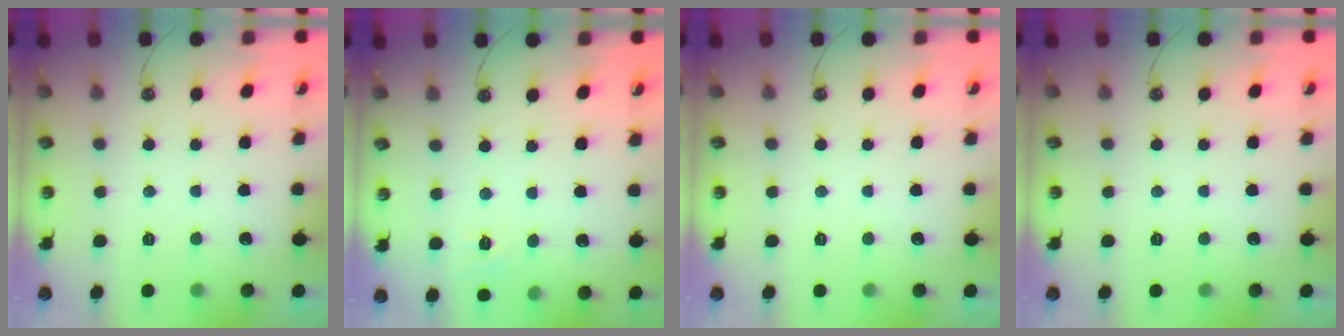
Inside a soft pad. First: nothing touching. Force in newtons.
{"total": 4.7, "press": 4.6, "slide": 0.7}
{"total": 0.0}
{"total": 0.0}